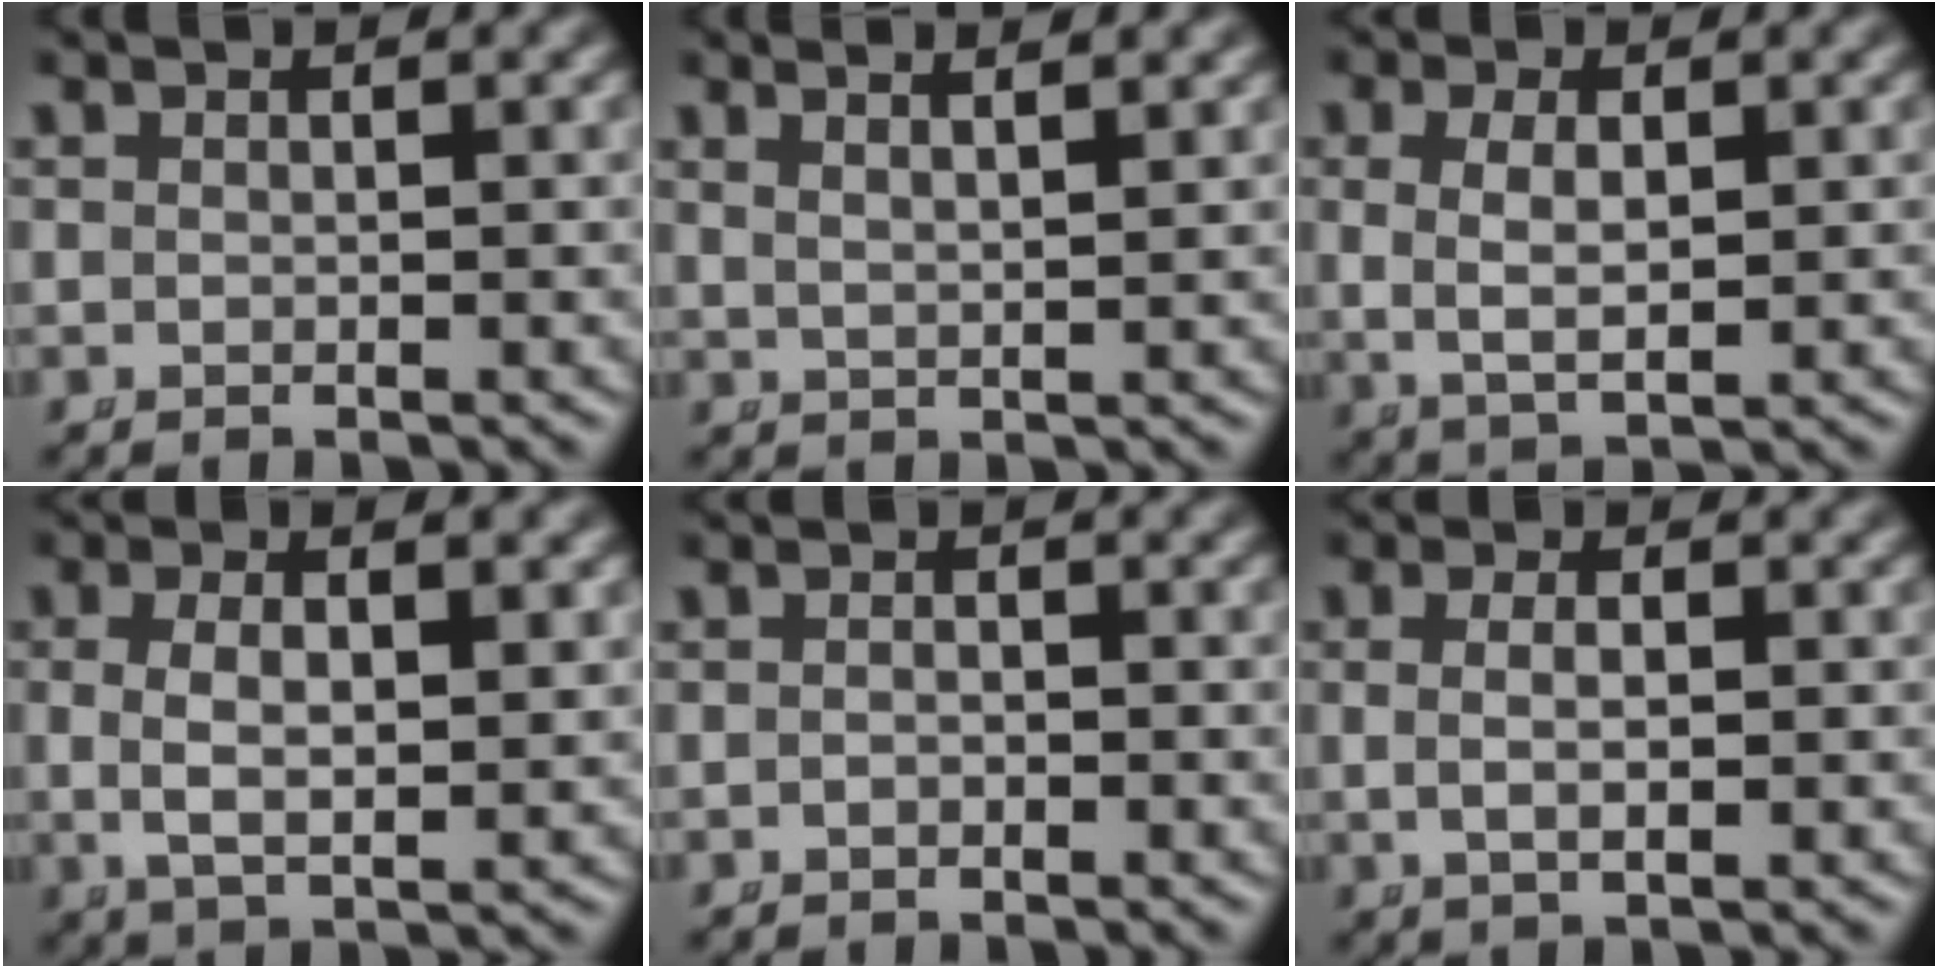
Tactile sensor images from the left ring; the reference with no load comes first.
{"total": 3.5, "force": [2.7, 0.6, 2.1], "torque": [-0.028, 0.006, 0.047]}
{"total": 4.9, "force": [0.4, 3.0, 3.9], "torque": [-0.079, -0.007, 0.016]}
{"total": 4.6, "force": [0.4, 2.0, 4.1], "torque": [-0.082, -0.008, 0.018]}
{"total": 0.9, "force": [-0.7, 0.3, 0.4], "torque": [-0.009, -0.005, -0.012]}
{"total": 2.6, "force": [-0.1, 1.0, 2.4], "torque": [-0.044, -0.006, 0.005]}